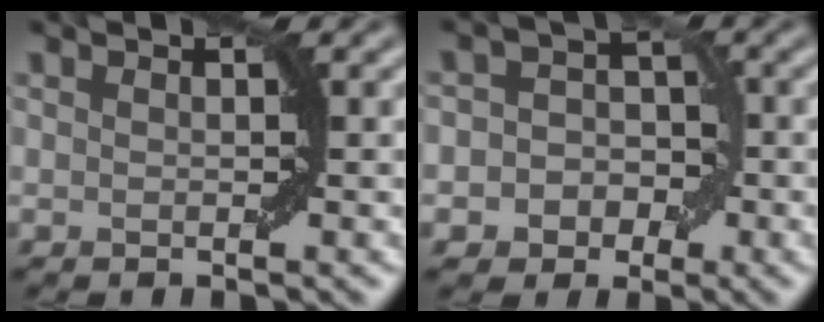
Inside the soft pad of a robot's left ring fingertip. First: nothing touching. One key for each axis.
{"total": 4.6, "fx": -1.3, "fy": 4.0, "fz": 1.7, "tx": 0.006, "ty": 0.018, "tz": -0.034}